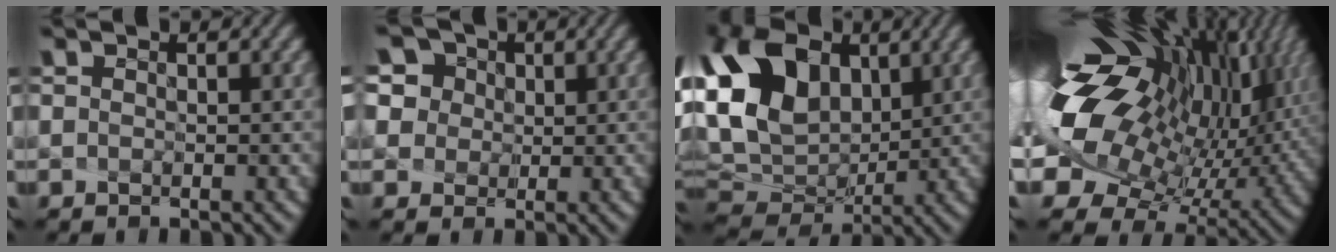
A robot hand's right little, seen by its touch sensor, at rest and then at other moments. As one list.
[{"total": 8.2, "force": [4.0, 6.4, 3.3], "torque": [-0.104, 0.018, 0.084]}, {"total": 10.8, "force": [2.6, 7.5, 7.3], "torque": [-0.188, -0.005, 0.076]}, {"total": 16.6, "force": [3.9, 9.0, 13.4], "torque": [-0.254, -0.030, 0.107]}]